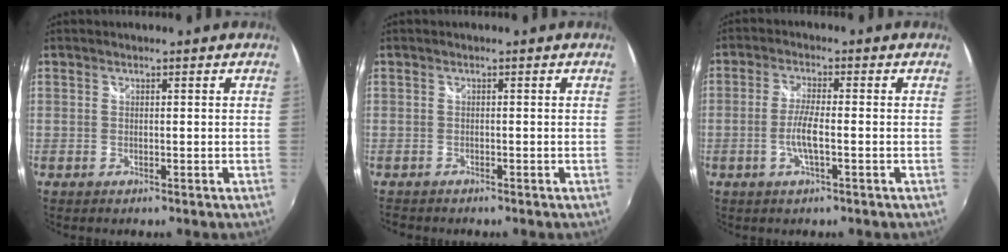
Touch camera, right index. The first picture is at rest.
{"total": 1.6, "force": [-1.4, 0.8, 0.1], "torque": [-0.008, -0.004, -0.026]}
{"total": 4.6, "force": [-1.4, 0.5, 4.4], "torque": [-0.091, -0.001, -0.027]}